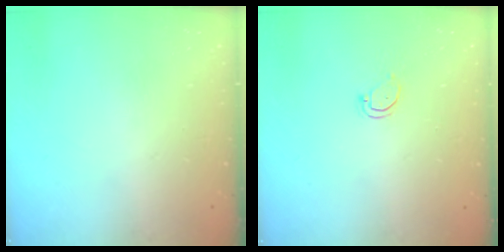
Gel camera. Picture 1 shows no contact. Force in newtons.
{"total": 3.5, "press": 3.5, "slide": 0.4}